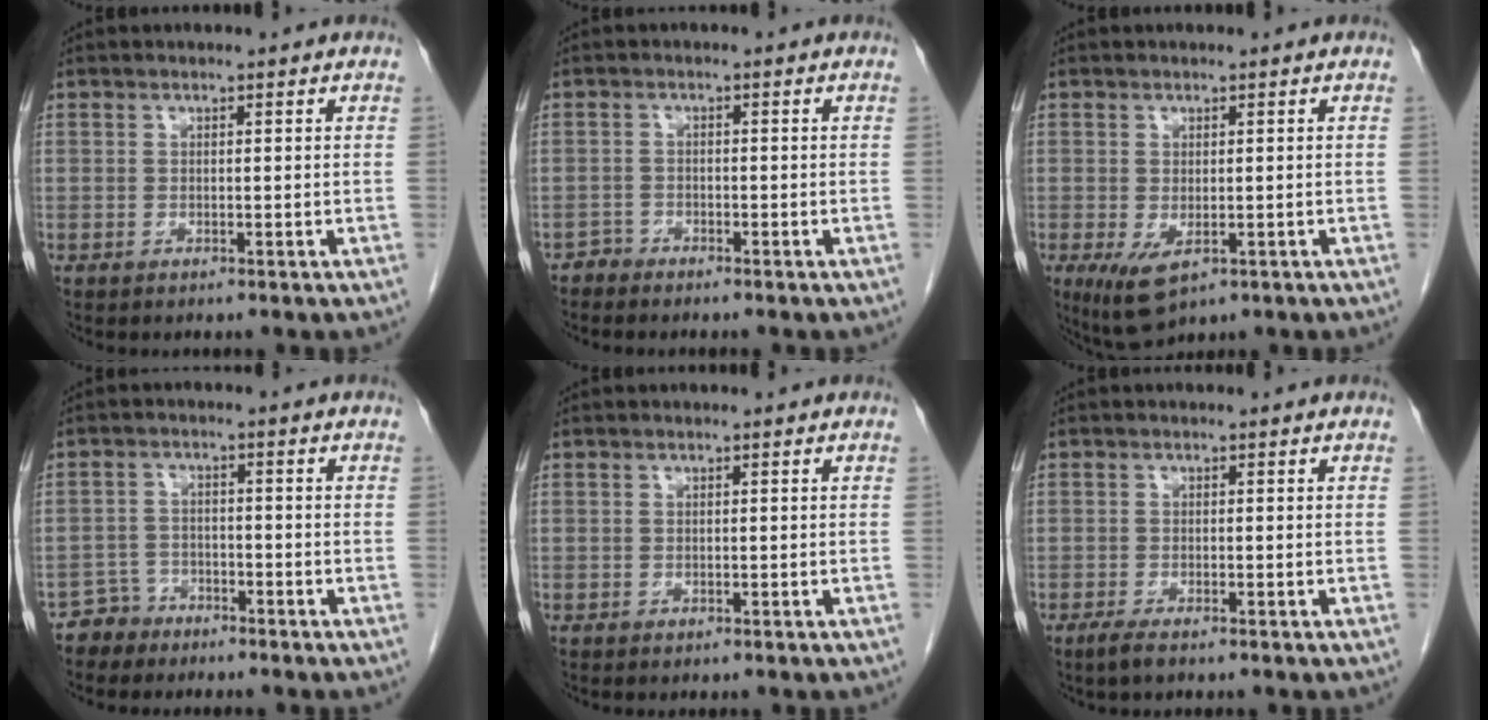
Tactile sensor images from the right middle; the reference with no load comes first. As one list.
[{"total": 1.3, "force": [-1.2, 0.4, -0.4], "torque": [0.012, 0.000, -0.026]}, {"total": 5.3, "force": [-2.0, 2.5, 4.2], "torque": [-0.075, -0.018, -0.018]}, {"total": 3.5, "force": [-2.8, 2.0, -0.6], "torque": [0.009, 0.007, -0.053]}, {"total": 0.0}, {"total": 2.0, "force": [-1.4, 0.3, 1.3], "torque": [-0.035, -0.006, -0.028]}]